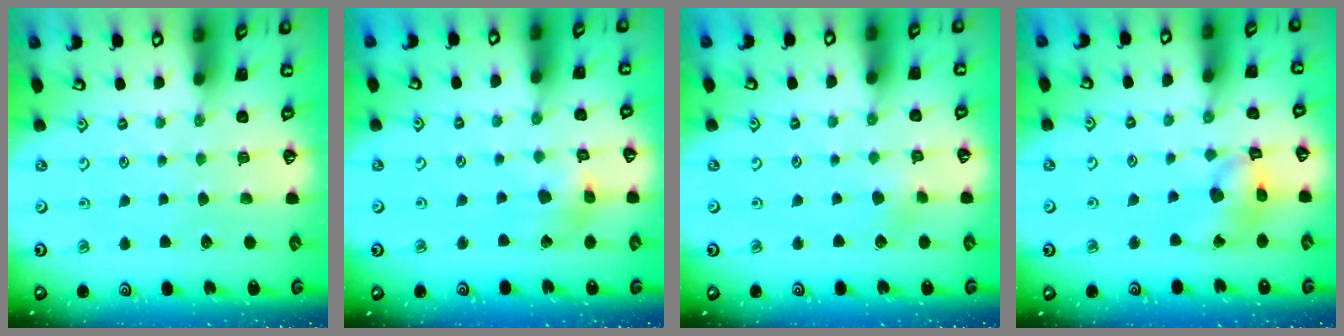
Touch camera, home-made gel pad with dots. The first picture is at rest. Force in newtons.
{"total": 7.8, "press": 7.7, "slide": 1.0}
{"total": 3.6, "press": 3.5, "slide": 0.9}
{"total": 12.4, "press": 12.2, "slide": 1.7}